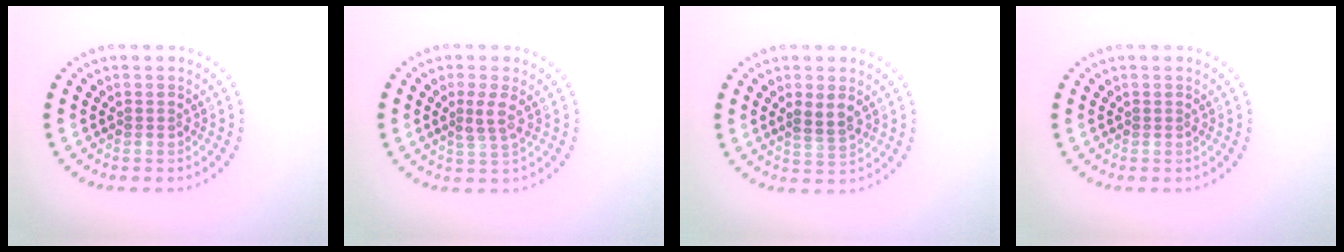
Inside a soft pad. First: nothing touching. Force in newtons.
{"total": 1.9, "press": 1.5, "slide": 1.2}
{"total": 2.0, "press": 1.9, "slide": 0.6}
{"total": 0.0}